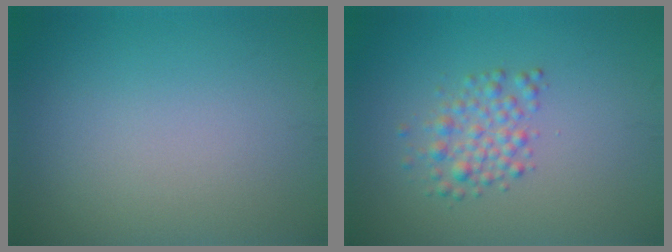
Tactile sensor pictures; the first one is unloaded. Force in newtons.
{"total": 2.4, "press": 2.4, "slide": 0.1}